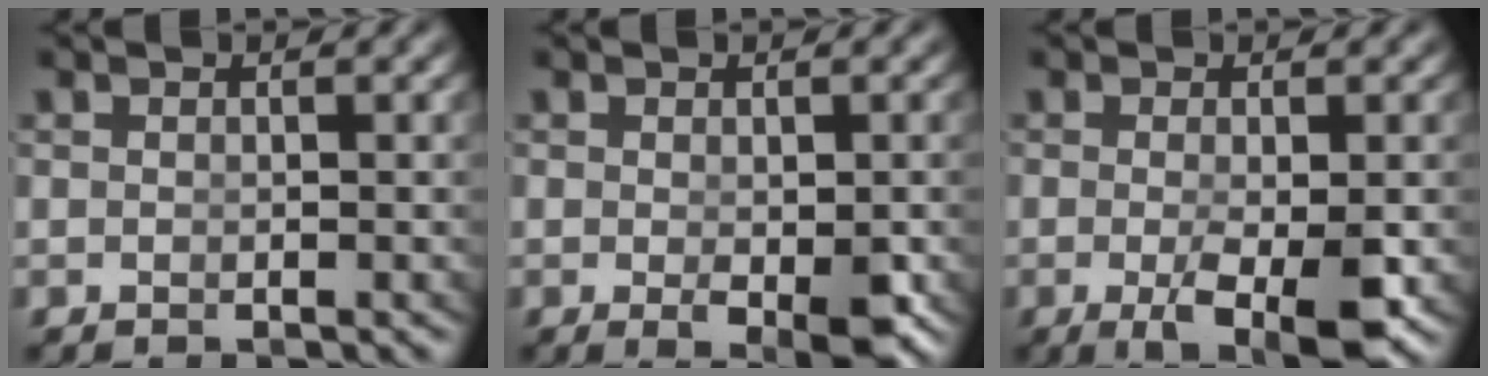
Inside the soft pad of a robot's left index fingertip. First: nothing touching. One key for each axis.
{"total": 3.2, "fx": -1.3, "fy": 0.9, "fz": 2.8, "tx": -0.035, "ty": -0.021, "tz": -0.013}
{"total": 6.1, "fx": -2.9, "fy": 1.8, "fz": 5.1, "tx": -0.083, "ty": -0.037, "tz": -0.030}